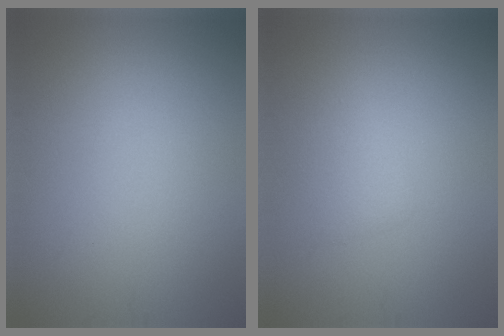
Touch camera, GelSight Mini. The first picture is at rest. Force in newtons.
{"total": 1.9, "press": 1.9, "slide": 0.2}